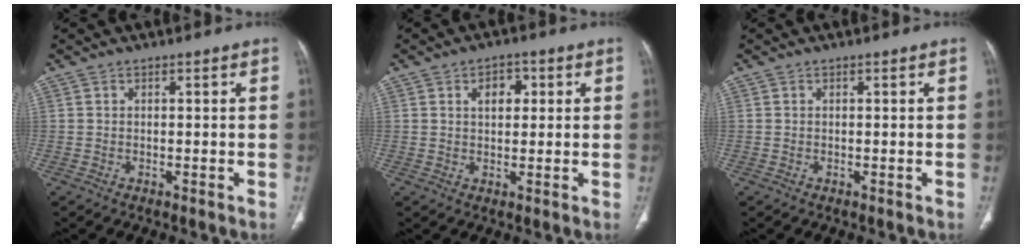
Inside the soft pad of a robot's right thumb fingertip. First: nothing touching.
{"total": 4.2, "force": [1.4, 2.8, 2.9], "torque": [-0.024, -0.002, 0.019]}
{"total": 0.0}